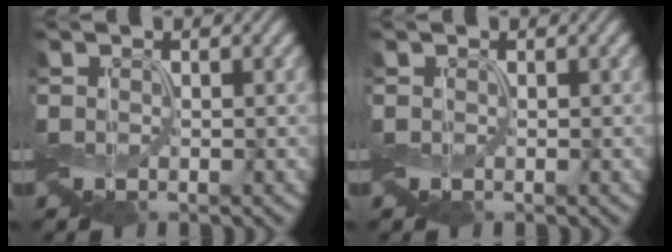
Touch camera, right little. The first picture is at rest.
{"total": 0.0}